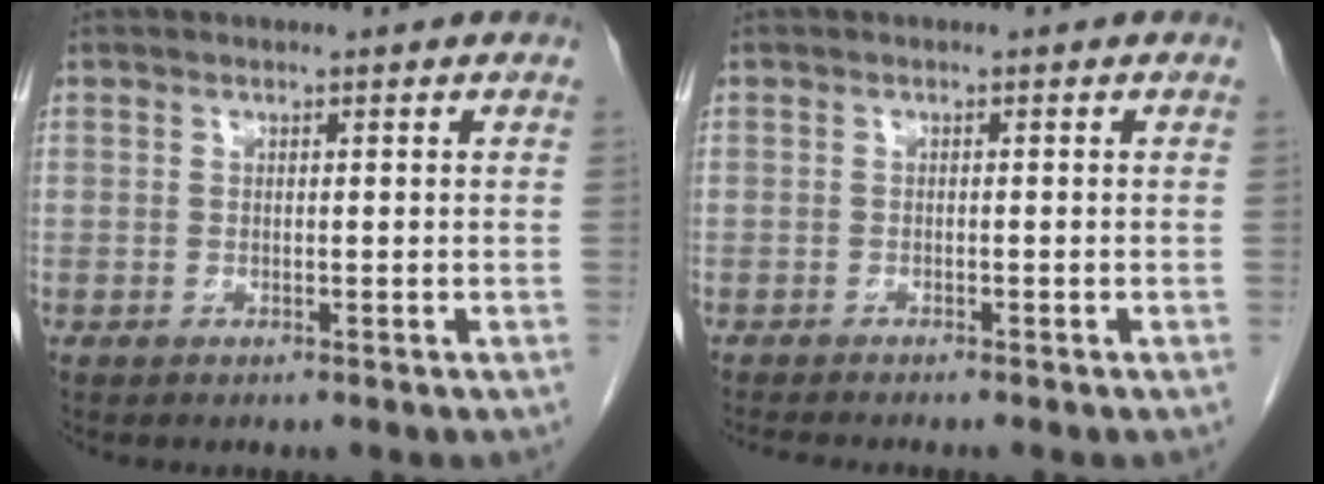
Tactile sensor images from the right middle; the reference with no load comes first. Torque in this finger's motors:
{"motor_torque": [0.18, -0.14, -0.01, 0.01]}